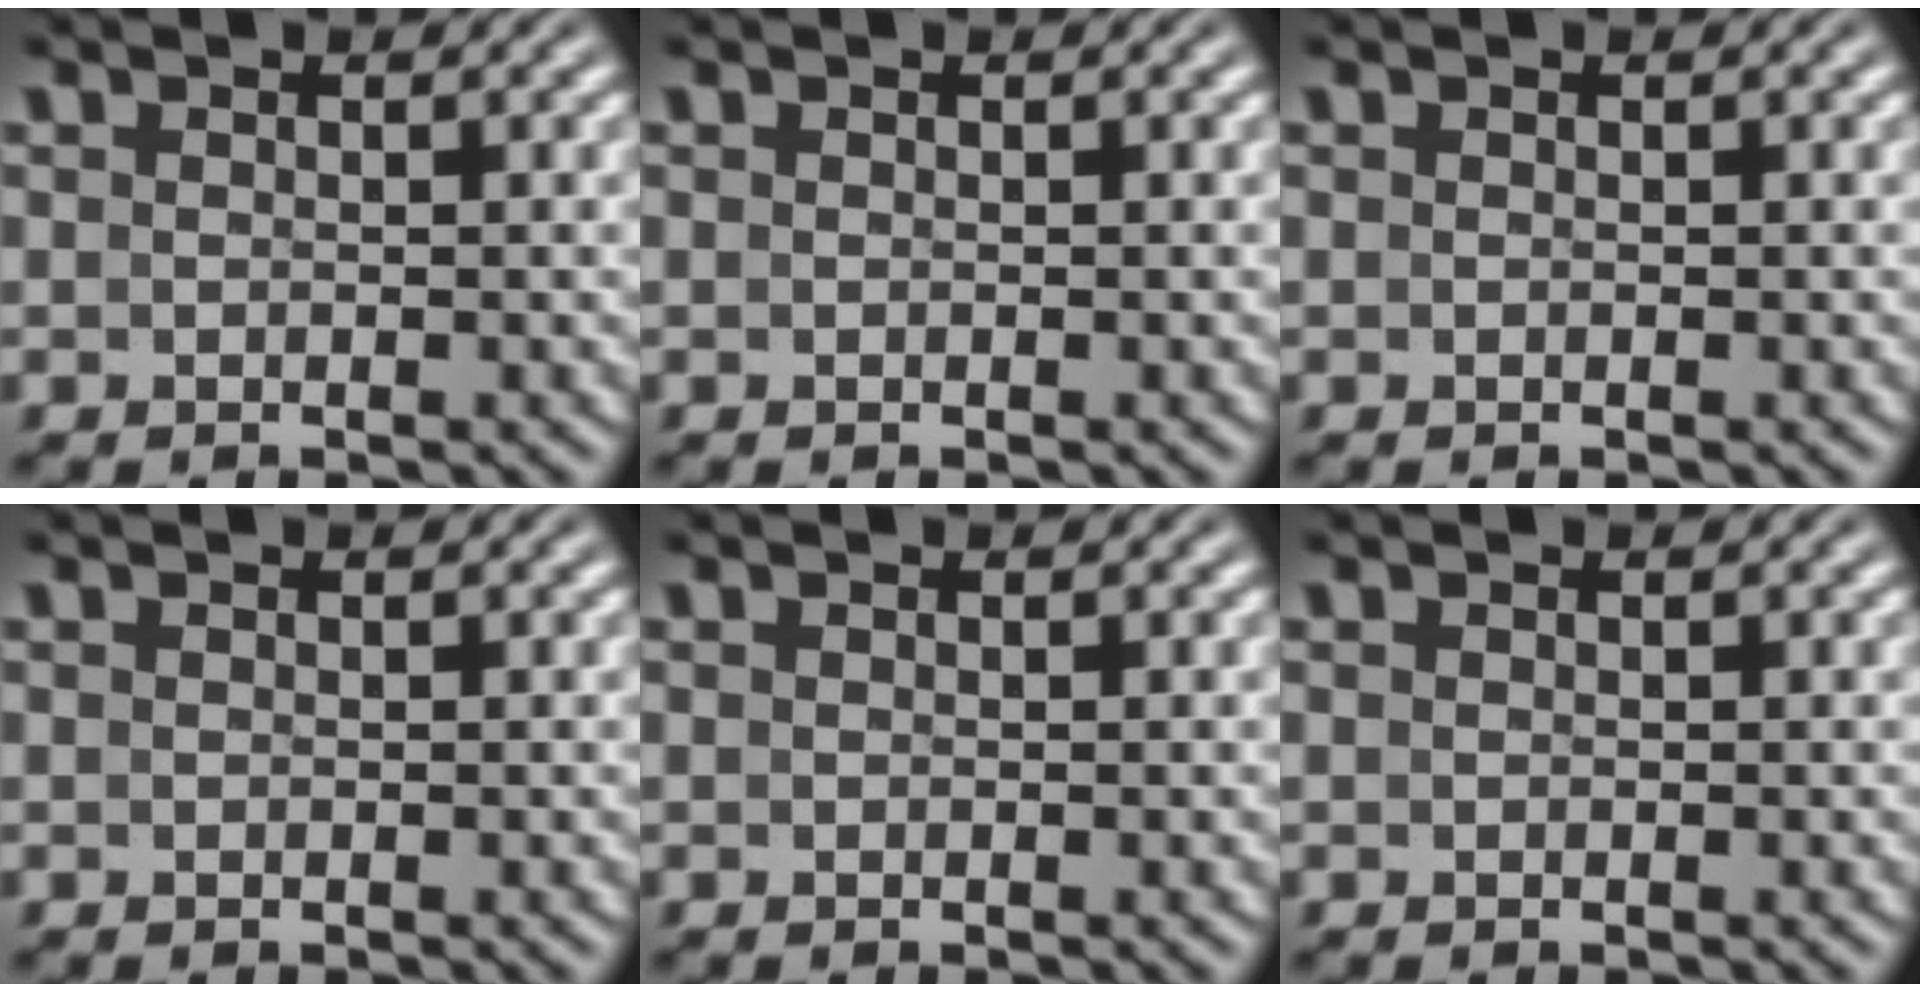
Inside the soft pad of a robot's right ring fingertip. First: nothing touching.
{"total": 0.0}
{"total": 0.0}
{"total": 0.0}
{"total": 0.0}
{"total": 0.0}